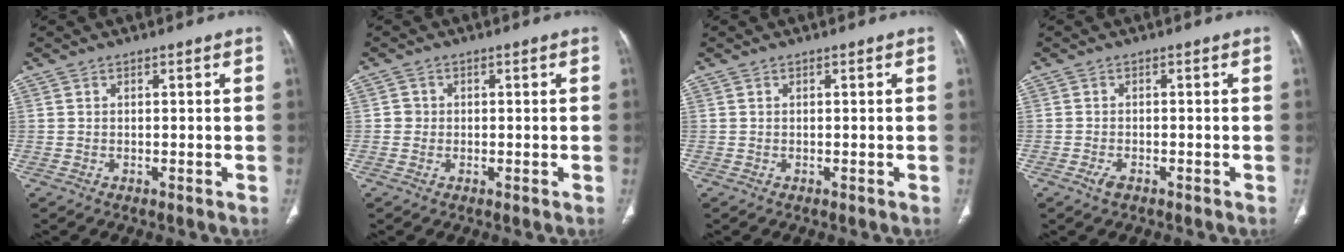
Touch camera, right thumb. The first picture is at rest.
{"total": 1.5, "force": [0.0, 1.5, 0.3], "torque": [0.005, 0.005, -0.001]}
{"total": 0.0}
{"total": 1.6, "force": [-1.0, 0.7, 1.0], "torque": [-0.026, 0.003, -0.019]}